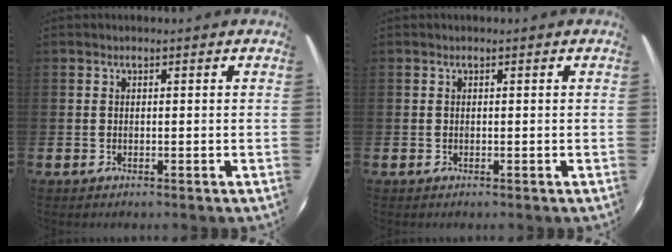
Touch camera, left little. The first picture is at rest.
{"total": 0.0}